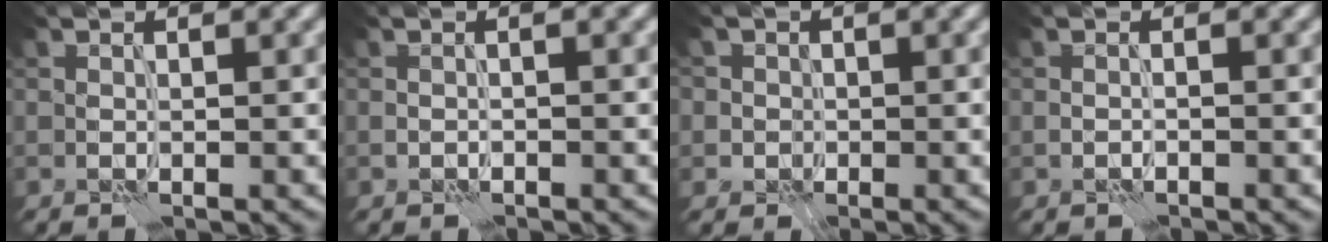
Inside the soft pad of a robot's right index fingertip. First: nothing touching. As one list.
[{"total": 0.6, "force": [-0.3, -0.3, 0.3], "torque": [-0.005, 0.000, -0.005]}, {"total": 2.8, "force": [0.5, 2.7, 0.6], "torque": [0.002, 0.013, -0.001]}, {"total": 0.8, "force": [-0.5, -0.6, -0.2], "torque": [0.003, -0.003, -0.009]}]